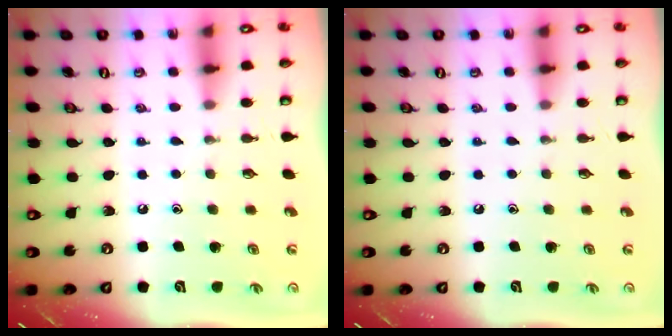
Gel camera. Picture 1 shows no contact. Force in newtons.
{"total": 0.0}